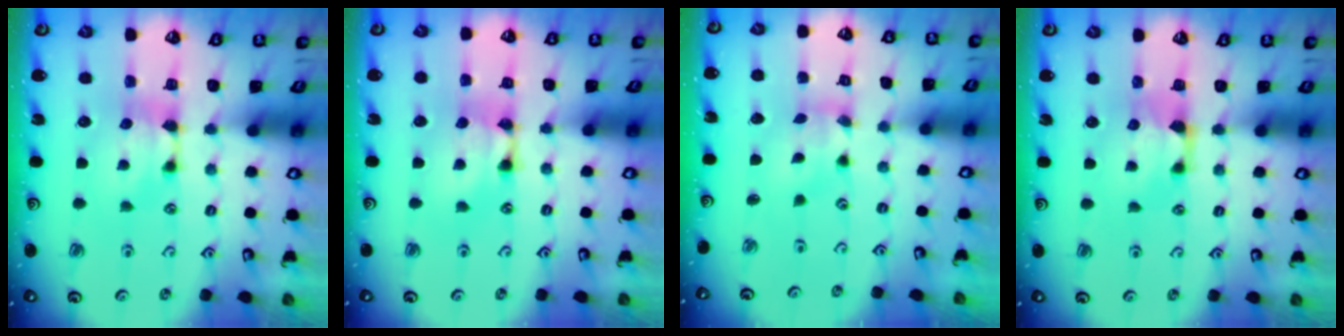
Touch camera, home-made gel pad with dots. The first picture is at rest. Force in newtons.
{"total": 2.1, "press": 2.1, "slide": 0.0}
{"total": 2.5, "press": 2.1, "slide": 1.5}
{"total": 0.6, "press": 0.1, "slide": 0.6}